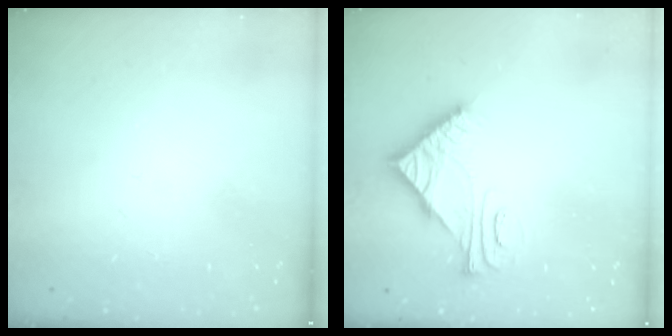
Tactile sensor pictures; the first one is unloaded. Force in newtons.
{"total": 6.8, "press": 6.8, "slide": 0.1}